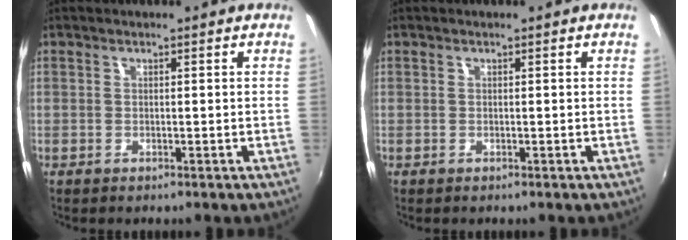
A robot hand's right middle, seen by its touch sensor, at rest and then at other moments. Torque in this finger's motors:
{"motor_torque": [0.00, 0.00, 0.00, 0.00]}